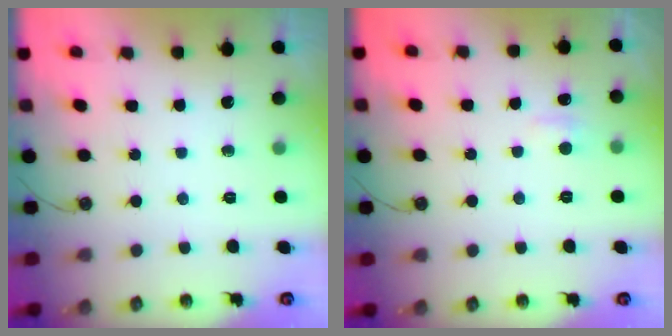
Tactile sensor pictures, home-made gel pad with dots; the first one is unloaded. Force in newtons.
{"total": 1.7, "press": 1.6, "slide": 0.6}